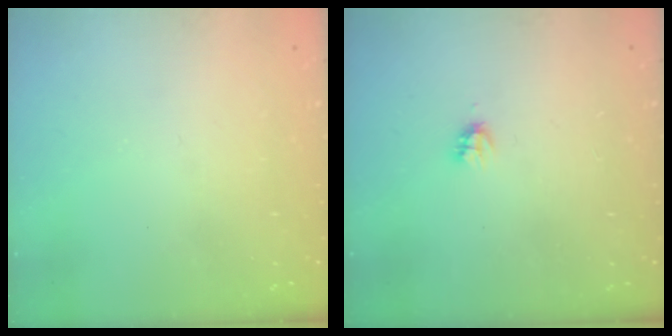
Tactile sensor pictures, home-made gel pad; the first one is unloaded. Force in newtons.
{"total": 2.7, "press": 2.7, "slide": 0.2}